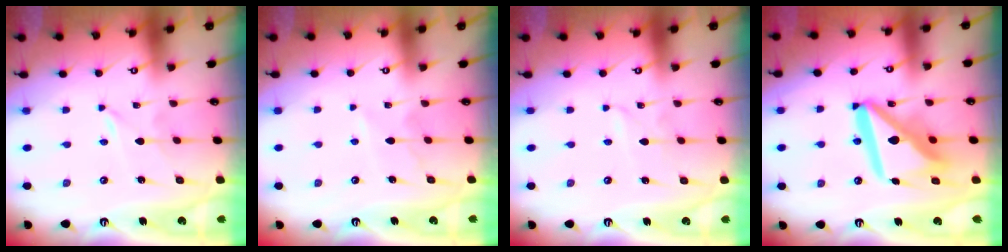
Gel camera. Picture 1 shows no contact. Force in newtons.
{"total": 5.6, "press": 5.6, "slide": 0.5}
{"total": 1.6, "press": 1.5, "slide": 0.1}
{"total": 16.9, "press": 16.8, "slide": 2.0}